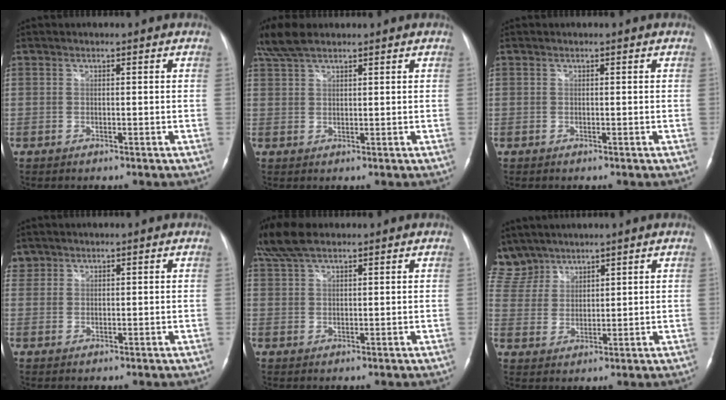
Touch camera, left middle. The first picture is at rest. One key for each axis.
{"total": 5.5, "fx": 4.4, "fy": 1.5, "fz": 2.9, "tx": -0.073, "ty": 0.022, "tz": 0.093}
{"total": 0.0}
{"total": 2.0, "fx": 1.5, "fy": 1.3, "fz": -0.2, "tx": 0.011, "ty": 0.011, "tz": 0.027}
{"total": 6.7, "fx": 5.3, "fy": 1.9, "fz": 3.6, "tx": -0.086, "ty": 0.024, "tz": 0.107}
{"total": 9.3, "fx": 8.1, "fy": 4.5, "fz": 0.9, "tx": -0.036, "ty": 0.015, "tz": 0.177}